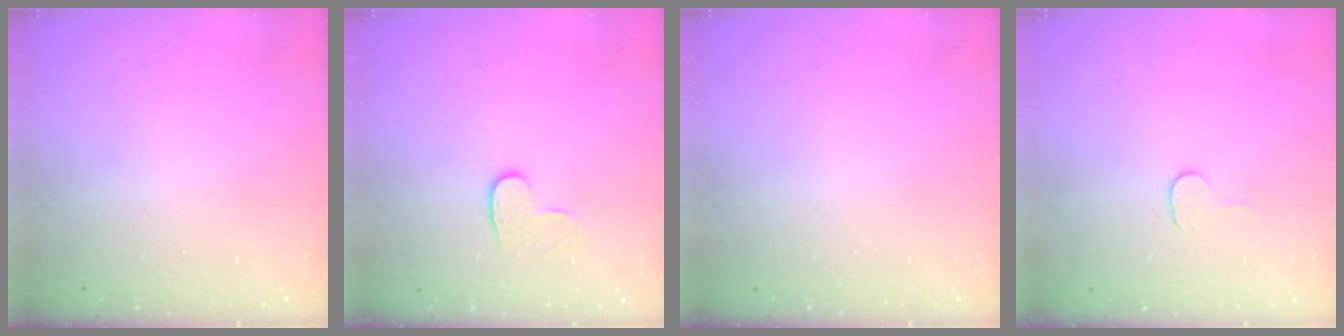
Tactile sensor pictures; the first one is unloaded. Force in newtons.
{"total": 4.7, "press": 4.7, "slide": 0.4}
{"total": 0.0}
{"total": 2.7, "press": 2.7, "slide": 0.2}